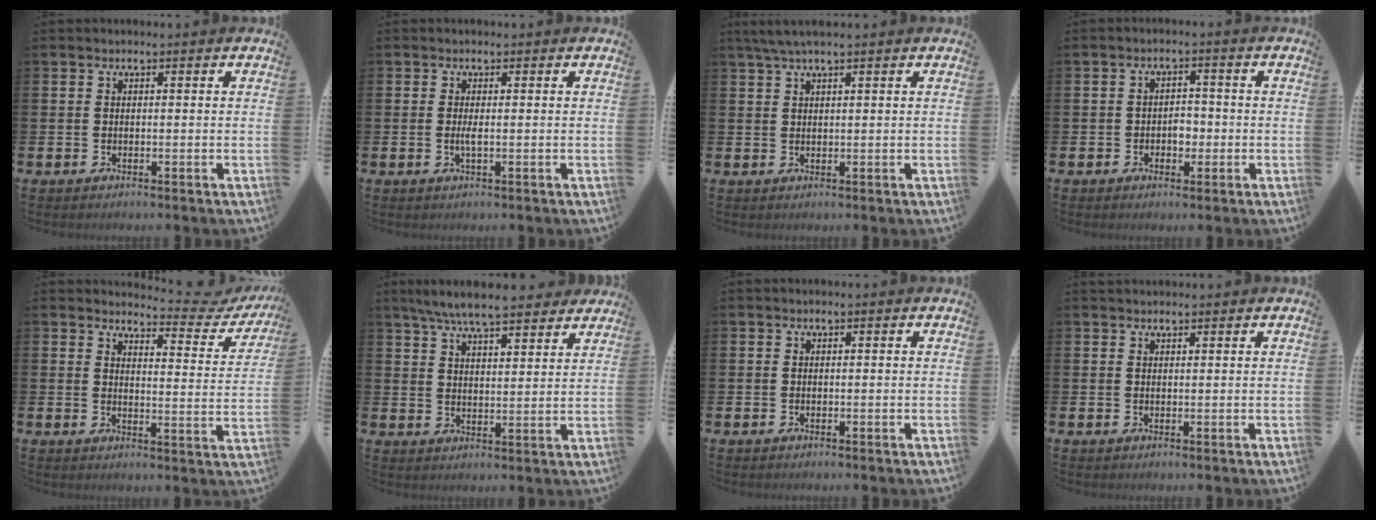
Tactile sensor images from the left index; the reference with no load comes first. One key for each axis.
{"total": 1.2, "fx": -0.1, "fy": 0.1, "fz": 1.2, "tx": -0.029, "ty": 0.000, "tz": -0.001}
{"total": 2.6, "fx": 2.1, "fy": 0.1, "fz": 1.6, "tx": -0.041, "ty": 0.002, "tz": 0.039}
{"total": 2.5, "fx": -0.7, "fy": 1.8, "fz": 1.5, "tx": -0.014, "ty": -0.002, "tz": -0.021}
{"total": 3.7, "fx": 3.5, "fy": 0.9, "fz": 1.1, "tx": -0.017, "ty": -0.031, "tz": 0.051}
{"total": 7.2, "fx": 6.7, "fy": 0.9, "fz": 2.6, "tx": -0.068, "ty": -0.028, "tz": 0.120}
{"total": 0.0}
{"total": 1.0, "fx": 0.9, "fy": 0.2, "fz": 0.1, "tx": 0.006, "ty": -0.002, "tz": 0.016}